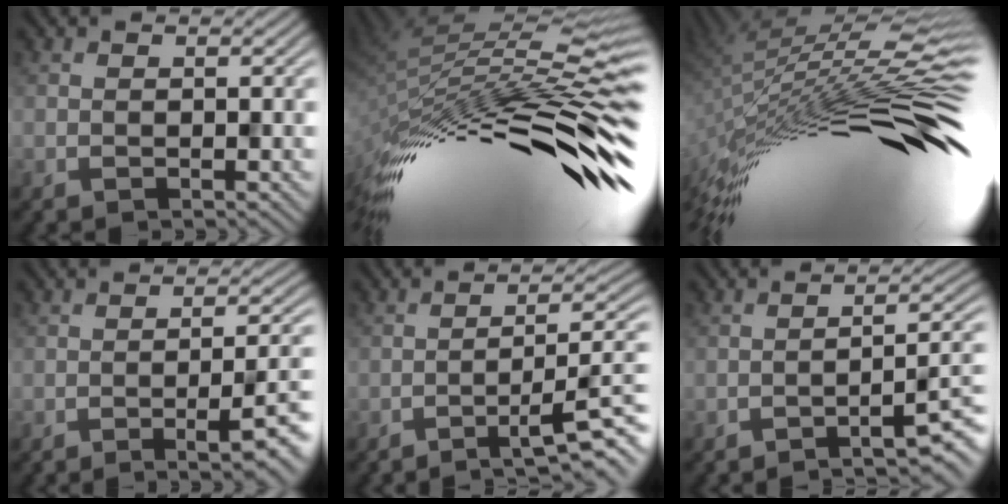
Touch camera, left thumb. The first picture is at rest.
{"total": 15.2, "force": [-2.7, 3.4, 14.6], "torque": [-0.274, 0.006, -0.050]}
{"total": 16.0, "force": [-2.3, 3.6, 15.4], "torque": [-0.283, 0.012, -0.047]}
{"total": 8.4, "force": [-3.6, 2.1, 7.3], "torque": [-0.096, -0.005, -0.045]}
{"total": 7.9, "force": [-4.6, 1.1, 6.3], "torque": [-0.093, 0.012, -0.065]}
{"total": 6.7, "force": [-4.2, 0.9, 5.1], "torque": [-0.066, 0.015, -0.063]}